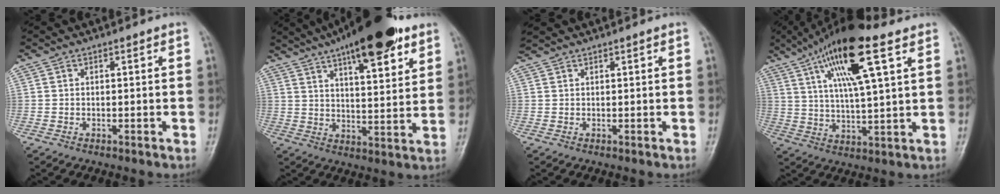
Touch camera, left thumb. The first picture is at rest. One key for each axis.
{"total": 19.5, "fx": 12.1, "fy": 5.9, "fz": 14.1, "tx": -0.196, "ty": -0.037, "tz": 0.188}
{"total": 2.3, "fx": 2.2, "fy": 0.0, "fz": 0.8, "tx": -0.013, "ty": 0.017, "tz": 0.043}
{"total": 17.1, "fx": 8.6, "fy": 3.8, "fz": 14.2, "tx": -0.248, "ty": -0.010, "tz": 0.152}